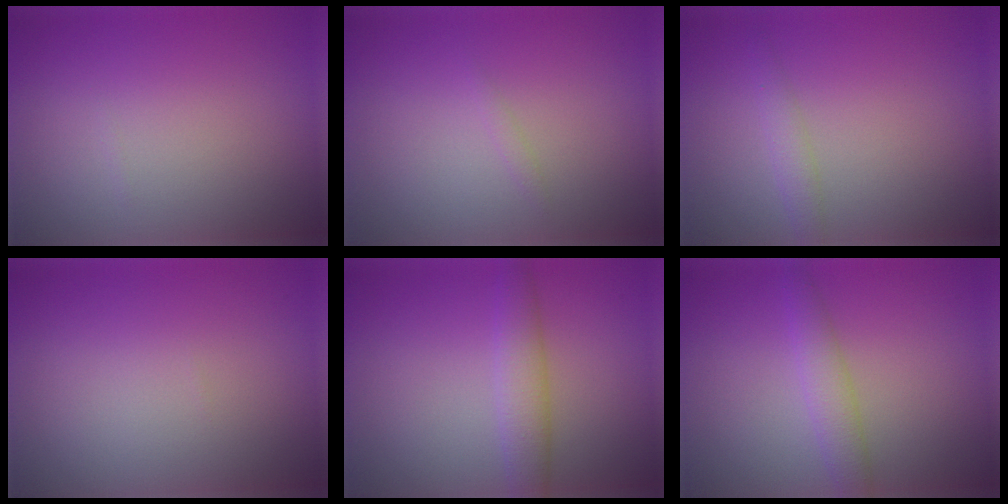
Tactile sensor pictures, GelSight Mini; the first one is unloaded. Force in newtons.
{"total": 0.5, "press": 0.5, "slide": 0.0}
{"total": 1.5, "press": 1.5, "slide": 0.0}
{"total": 0.0}
{"total": 2.4, "press": 2.4, "slide": 0.2}
{"total": 2.5, "press": 2.5, "slide": 0.1}